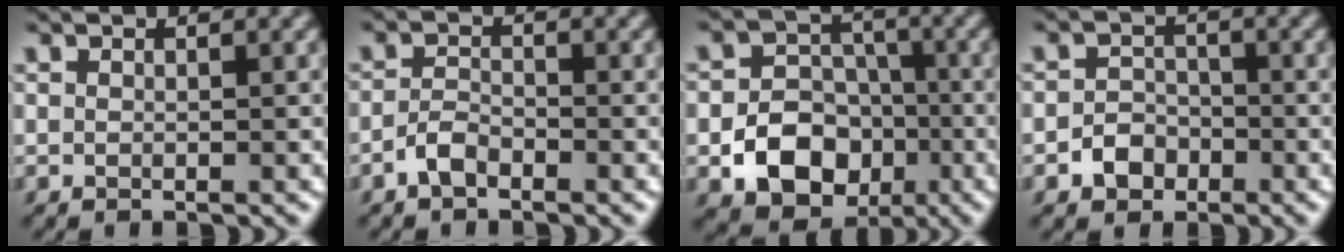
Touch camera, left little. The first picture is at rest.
{"total": 2.0, "force": [-1.5, 0.7, 1.0], "torque": [-0.020, 0.005, -0.034]}
{"total": 8.4, "force": [-3.0, 6.8, 3.9], "torque": [-0.042, -0.008, -0.071]}
{"total": 2.4, "force": [-1.4, 1.8, 0.7], "torque": [-0.005, 0.004, -0.030]}